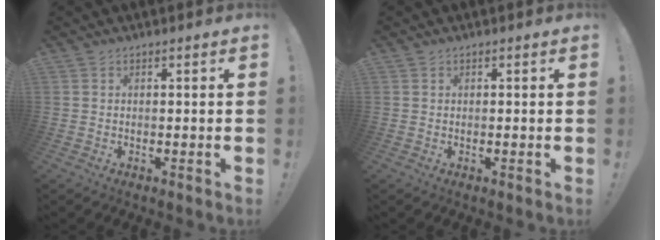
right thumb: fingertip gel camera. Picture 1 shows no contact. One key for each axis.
{"total": 0.0}